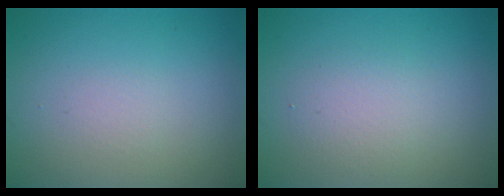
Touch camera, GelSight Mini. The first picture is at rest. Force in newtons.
{"total": 2.1, "press": 2.1, "slide": 0.1}